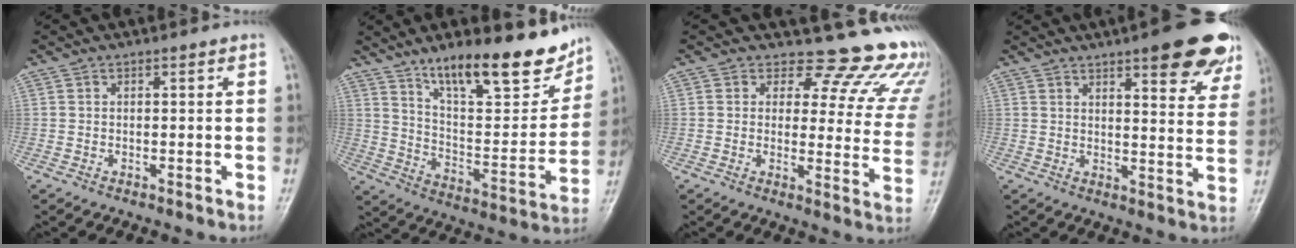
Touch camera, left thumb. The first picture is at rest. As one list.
[{"total": 20.8, "force": [14.6, 6.5, 13.3], "torque": [-0.154, -0.079, 0.236]}, {"total": 17.4, "force": [14.3, 7.9, 5.8], "torque": [-0.015, -0.106, 0.138]}, {"total": 15.2, "force": [9.5, 4.5, 11.0], "torque": [-0.099, -0.045, 0.113]}]